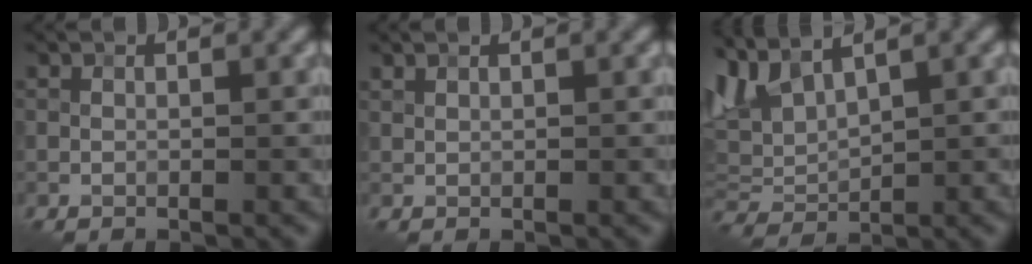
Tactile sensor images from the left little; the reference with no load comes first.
{"total": 0.0}
{"total": 4.1, "force": [2.8, 1.7, 2.5], "torque": [-0.065, -0.001, 0.060]}